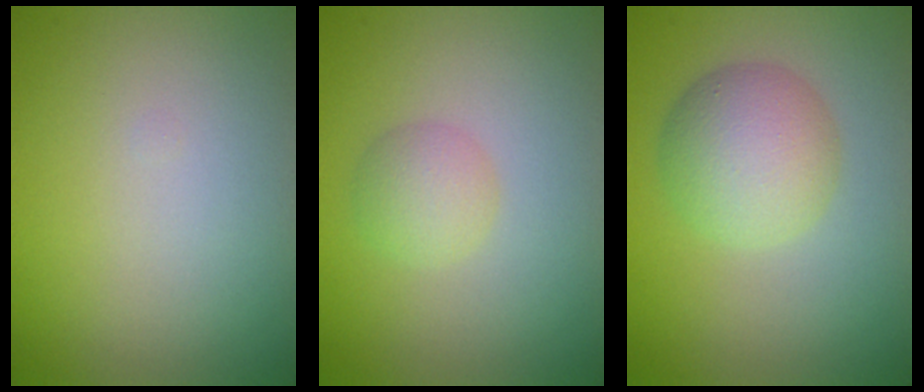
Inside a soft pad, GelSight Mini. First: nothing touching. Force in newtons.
{"total": 2.1, "press": 2.1, "slide": 0.0}
{"total": 4.7, "press": 4.7, "slide": 0.2}